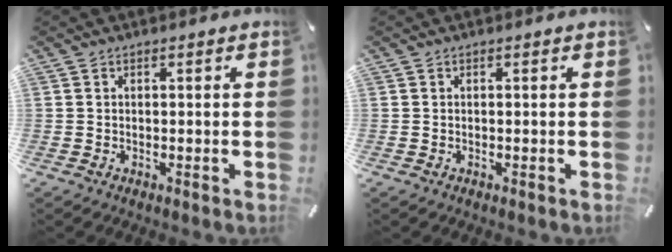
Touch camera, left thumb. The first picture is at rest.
{"total": 0.0}